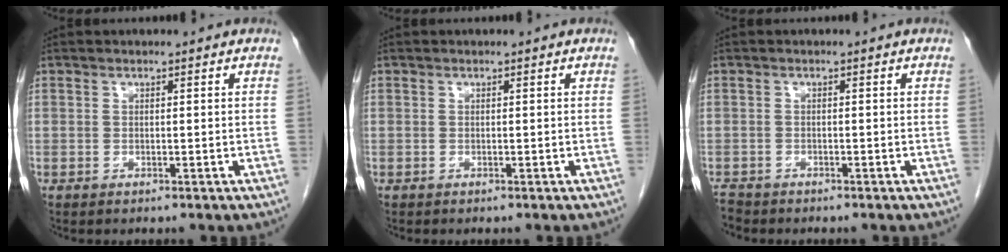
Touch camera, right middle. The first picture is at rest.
{"total": 0.0}
{"total": 2.9, "force": [-2.5, 1.4, 0.2], "torque": [-0.008, -0.002, -0.043]}